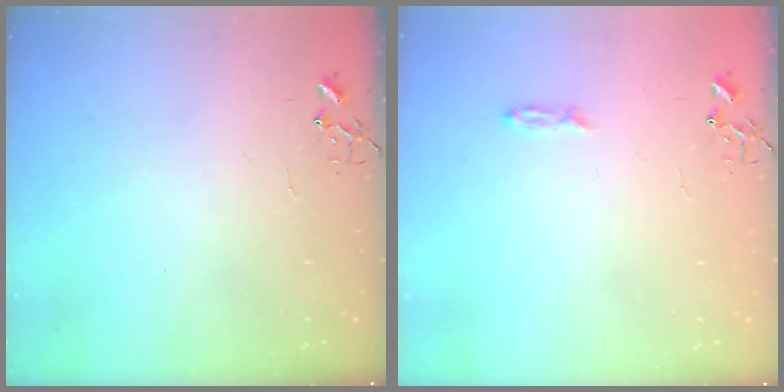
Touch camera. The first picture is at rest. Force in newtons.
{"total": 3.2, "press": 3.1, "slide": 0.3}